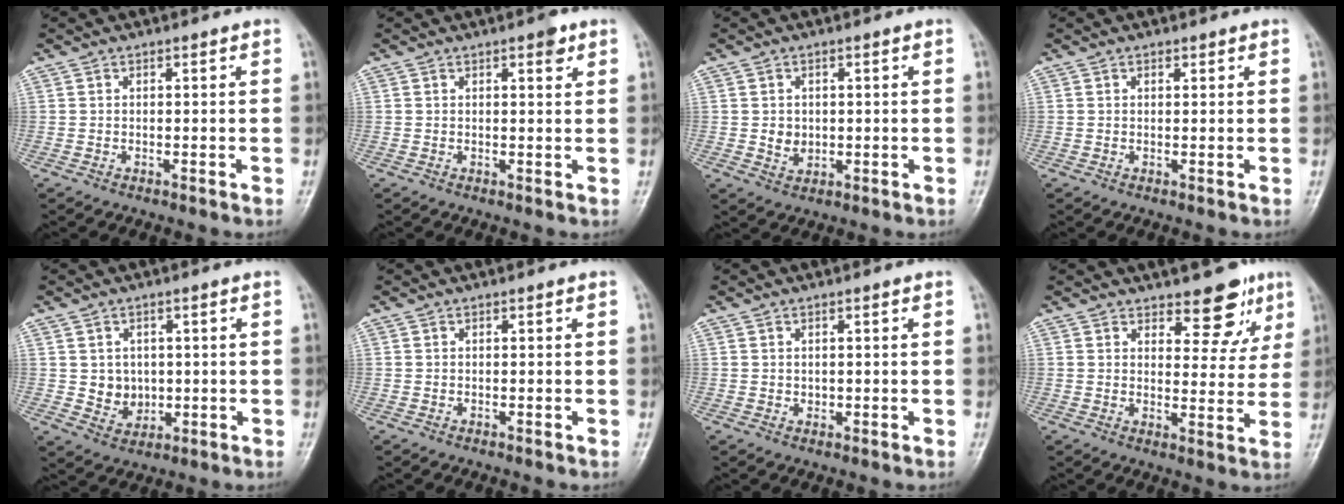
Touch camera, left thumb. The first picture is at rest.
{"total": 2.1, "force": [1.2, 0.7, 1.6], "torque": [-0.013, -0.002, 0.012]}
{"total": 3.3, "force": [-0.1, 2.8, 1.7], "torque": [-0.010, 0.001, 0.005]}
{"total": 0.7, "force": [0.3, 0.5, 0.3], "torque": [0.000, 0.001, 0.003]}
{"total": 5.3, "force": [0.2, 4.7, 2.4], "torque": [-0.008, -0.002, 0.014]}
{"total": 0.0}
{"total": 0.9, "force": [0.2, 0.8, 0.4], "torque": [0.000, 0.000, 0.005]}
{"total": 8.0, "force": [5.4, 4.0, 4.3], "torque": [-0.013, -0.031, 0.071]}